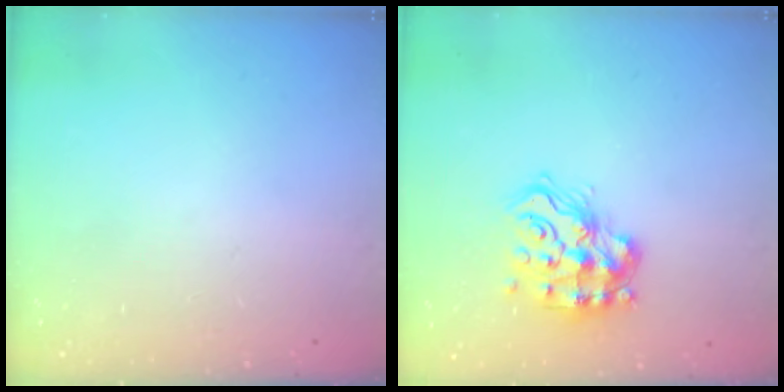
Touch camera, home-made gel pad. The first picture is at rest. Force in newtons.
{"total": 15.4, "press": 15.3, "slide": 1.7}